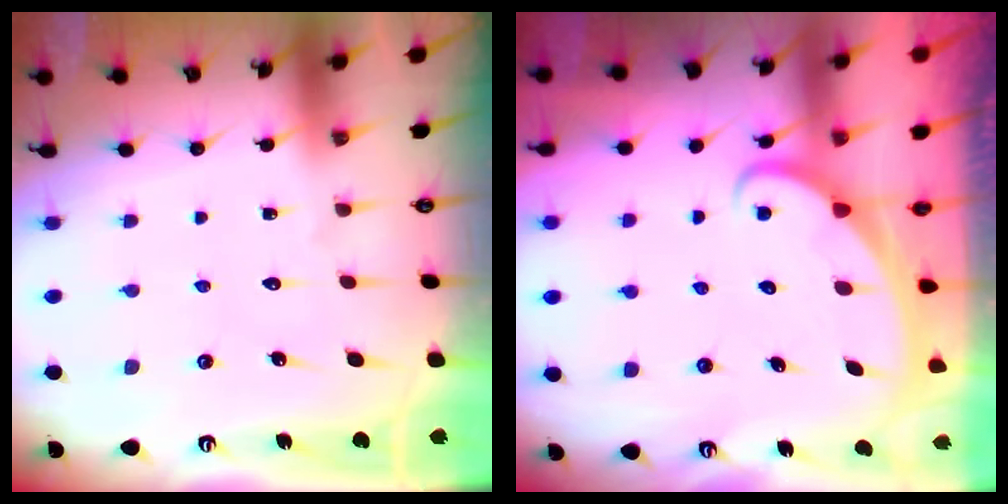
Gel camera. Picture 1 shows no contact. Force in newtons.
{"total": 2.1, "press": 2.1, "slide": 0.1}